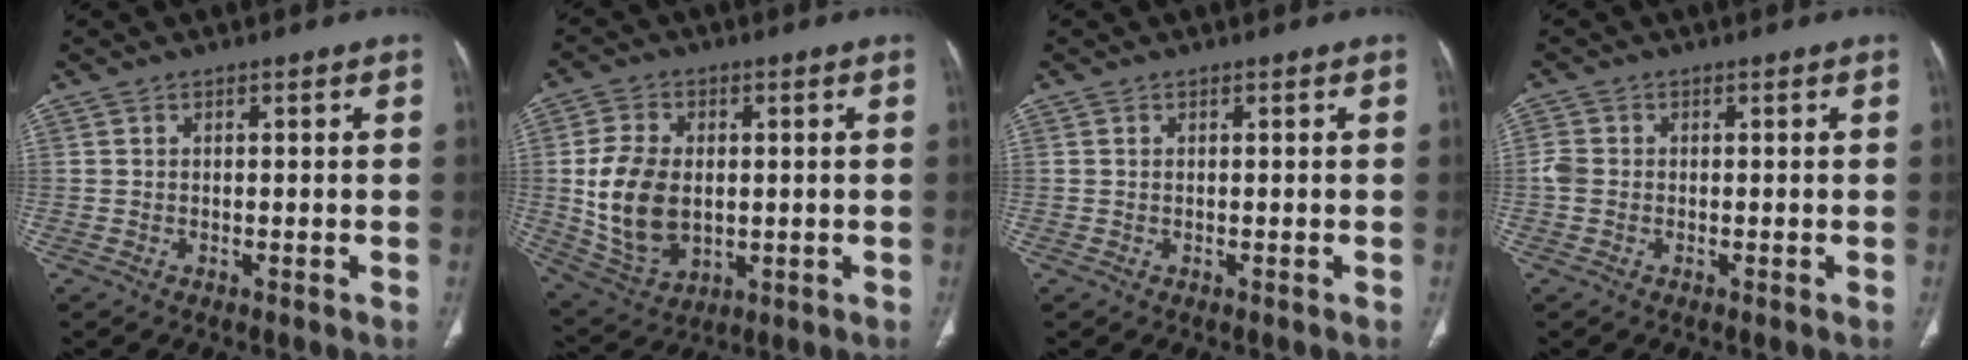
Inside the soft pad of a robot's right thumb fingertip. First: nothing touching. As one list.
[{"total": 13.9, "force": [0.0, 9.3, 10.4], "torque": [-0.190, -0.006, 0.019]}, {"total": 0.0}, {"total": 2.3, "force": [-0.2, 1.9, 1.3], "torque": [-0.036, 0.003, -0.009]}]